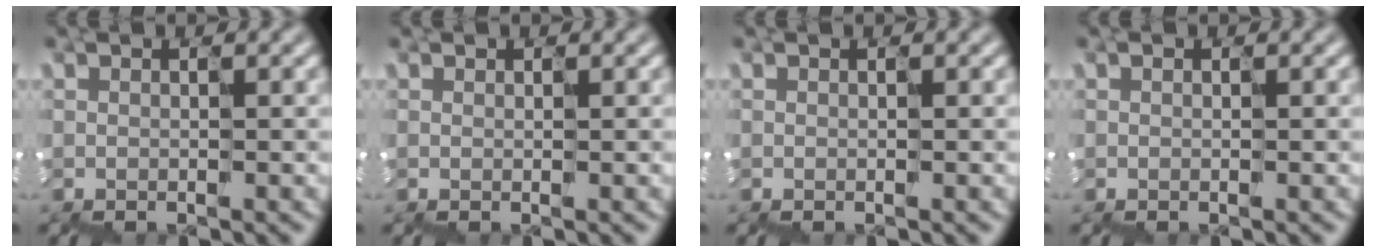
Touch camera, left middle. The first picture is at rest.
{"total": 0.0}
{"total": 0.0}
{"total": 0.0}